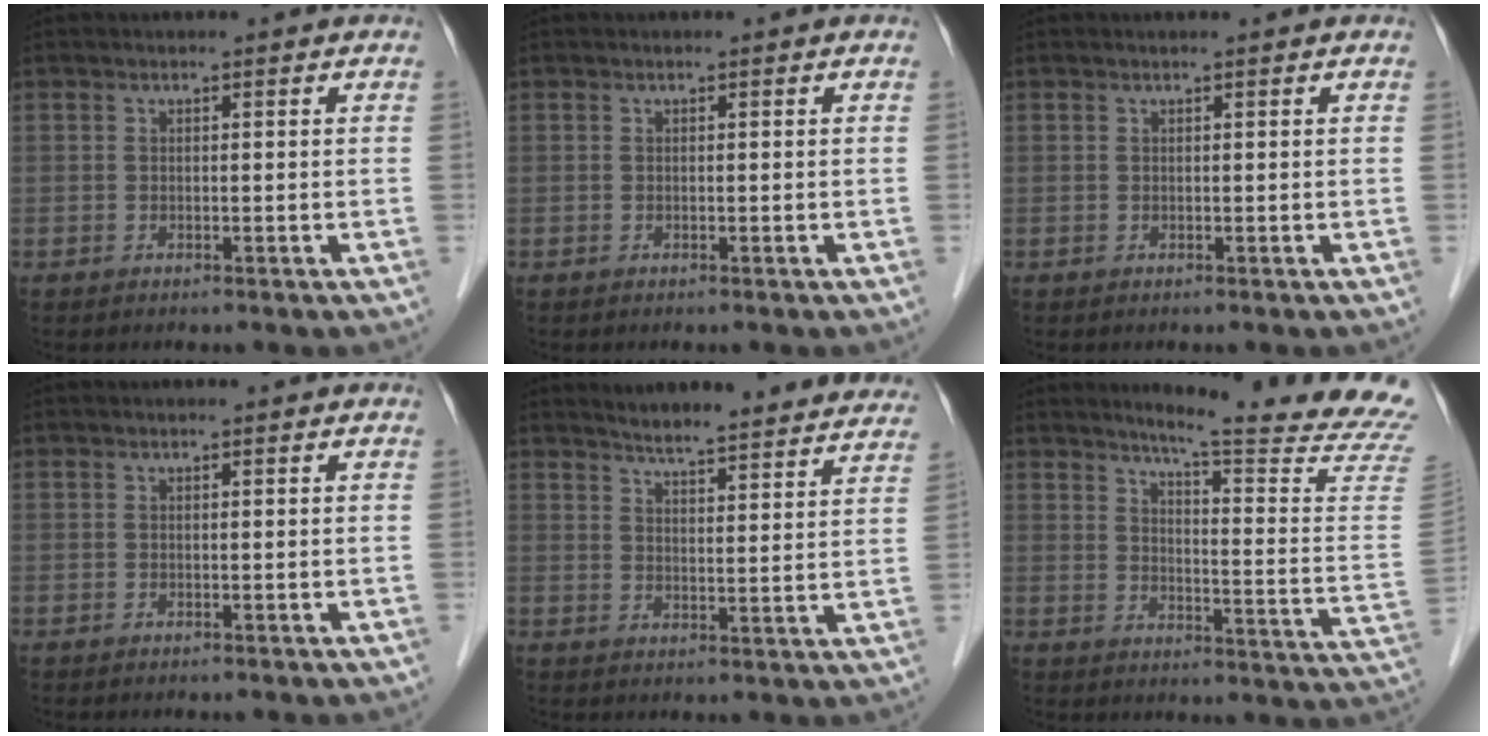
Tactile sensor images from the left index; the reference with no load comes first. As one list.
[{"total": 0.0}, {"total": 0.7, "force": [0.6, 0.0, 0.3], "torque": [-0.005, 0.005, 0.010]}, {"total": 0.0}, {"total": 18.8, "force": [17.6, 1.8, 6.5], "torque": [-0.085, -0.023, 0.210]}, {"total": 20.7, "force": [18.8, -1.7, 8.4], "torque": [-0.121, -0.128, 0.218]}]